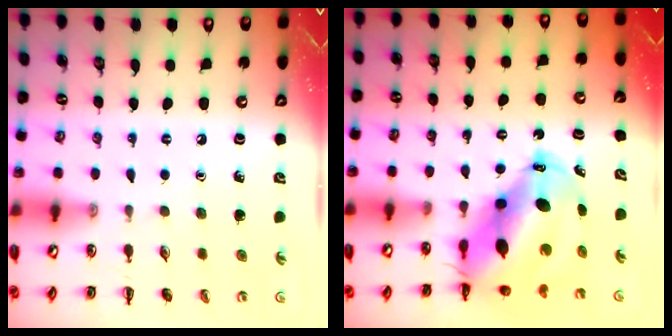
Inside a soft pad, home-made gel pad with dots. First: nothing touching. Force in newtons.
{"total": 13.1, "press": 12.6, "slide": 3.6}